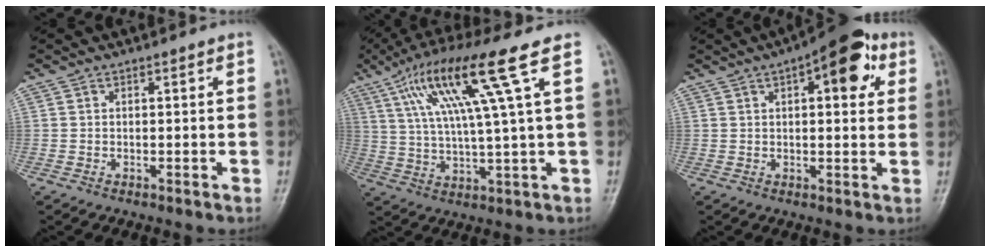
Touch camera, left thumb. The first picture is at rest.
{"total": 15.1, "force": [6.2, 0.3, 13.8], "torque": [-0.269, -0.002, 0.111]}
{"total": 11.6, "force": [4.6, 4.8, 9.5], "torque": [-0.095, 0.006, 0.053]}